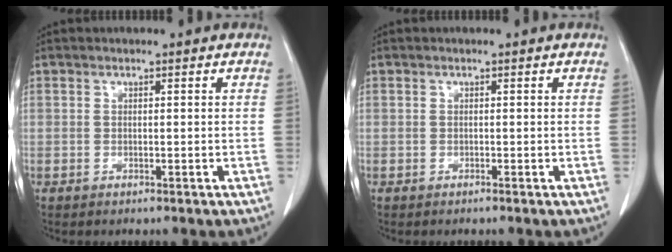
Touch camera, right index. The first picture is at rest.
{"total": 0.0}